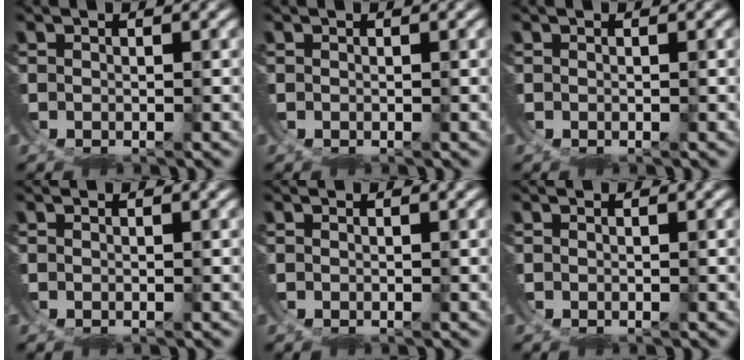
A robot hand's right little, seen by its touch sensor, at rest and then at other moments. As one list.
[{"total": 0.0}, {"total": 0.0}, {"total": 0.0}, {"total": 0.0}, {"total": 0.0}]